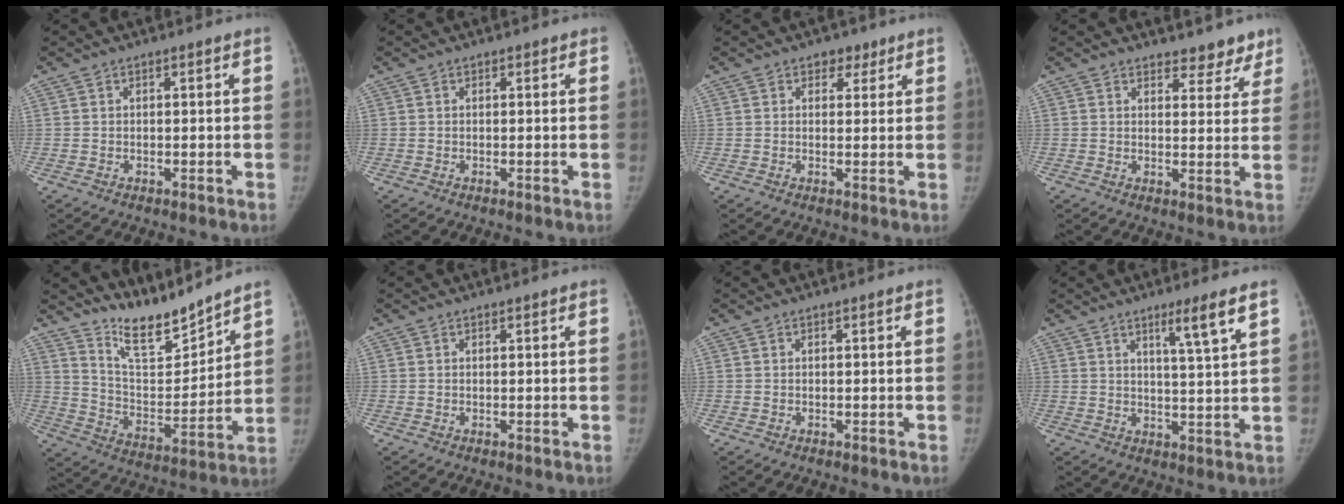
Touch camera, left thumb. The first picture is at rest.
{"total": 0.0}
{"total": 3.0, "force": [1.8, 2.2, 1.1], "torque": [0.010, -0.007, 0.022]}
{"total": 5.7, "force": [4.9, 2.8, 0.9], "torque": [0.029, -0.030, 0.053]}
{"total": 12.3, "force": [11.4, 2.3, 4.0], "torque": [-0.041, -0.088, 0.216]}
{"total": 0.0}
{"total": 0.0}
{"total": 6.2, "force": [3.8, -0.4, 5.0], "torque": [-0.082, -0.029, 0.064]}